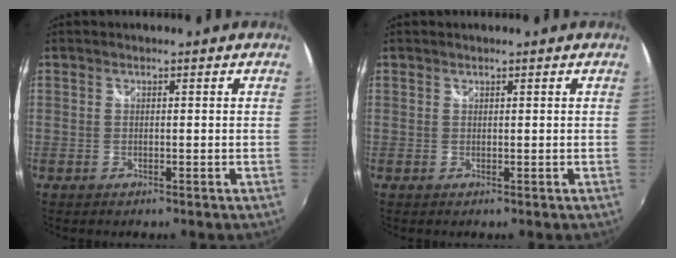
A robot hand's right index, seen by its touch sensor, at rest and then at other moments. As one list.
[{"total": 0.0}]